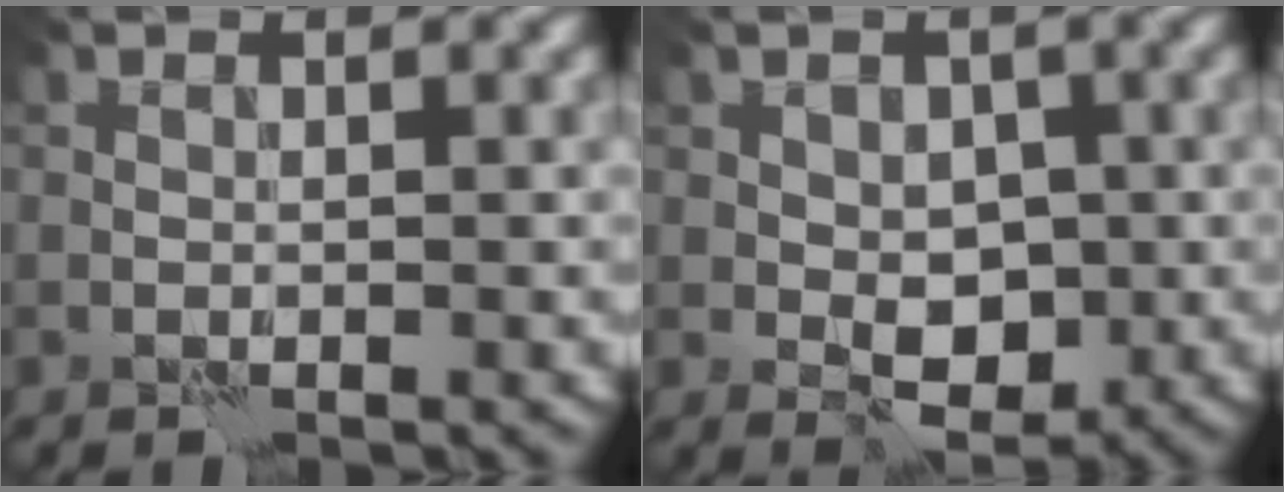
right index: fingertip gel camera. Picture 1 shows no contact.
{"total": 4.1, "force": [-0.7, 2.7, 3.0], "torque": [-0.039, -0.002, -0.012]}